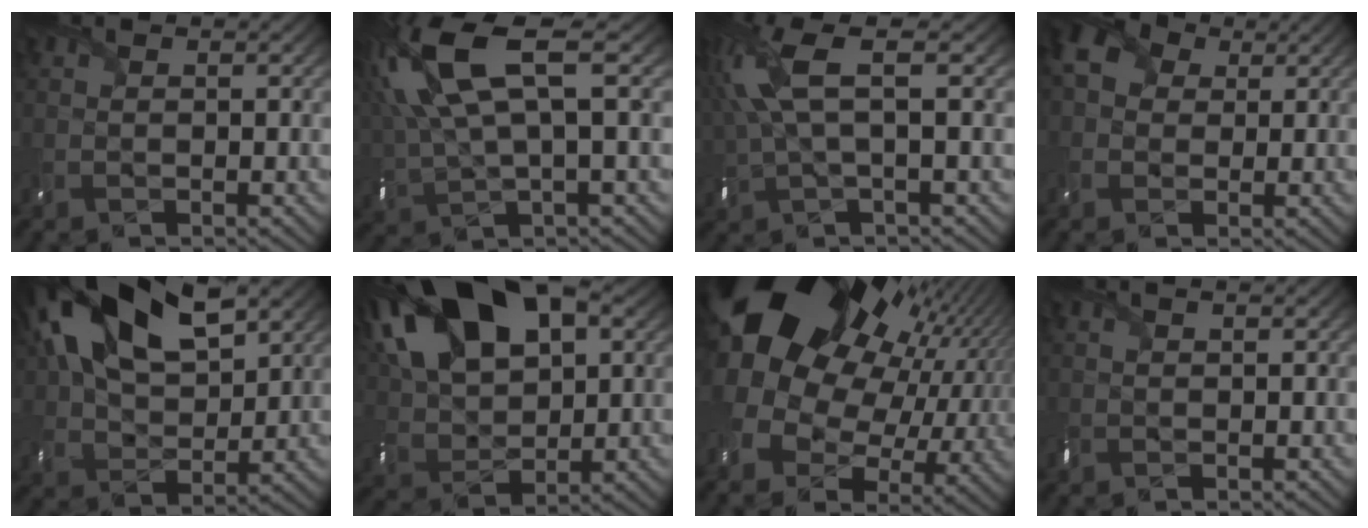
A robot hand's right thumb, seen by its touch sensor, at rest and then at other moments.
{"total": 13.9, "force": [4.7, 5.0, 12.0], "torque": [-0.304, 0.015, 0.096]}
{"total": 8.8, "force": [2.7, 2.5, 8.0], "torque": [-0.197, 0.021, 0.047]}
{"total": 6.3, "force": [1.6, 5.1, 3.2], "torque": [-0.087, 0.014, 0.023]}
{"total": 19.3, "force": [8.6, 10.9, 13.4], "torque": [-0.286, 0.043, 0.135]}
{"total": 21.0, "force": [9.0, 12.1, 14.7], "torque": [-0.318, 0.056, 0.148]}
{"total": 22.6, "force": [7.2, 15.5, 14.7], "torque": [-0.305, -0.003, 0.144]}
{"total": 1.4, "force": [0.7, 0.6, 1.0], "torque": [-0.024, 0.002, 0.012]}